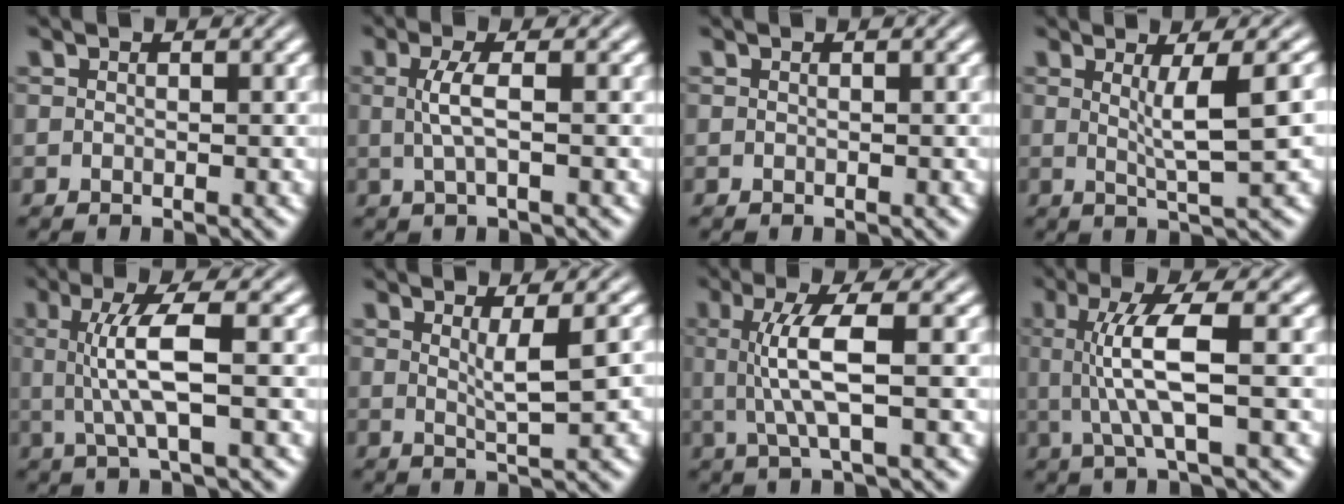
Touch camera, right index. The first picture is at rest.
{"total": 2.4, "force": [0.1, -0.8, 2.2], "torque": [-0.038, 0.000, 0.009]}
{"total": 0.0}
{"total": 3.7, "force": [0.8, -1.3, 3.3], "torque": [-0.044, -0.006, 0.021]}
{"total": 4.5, "force": [0.2, -0.4, 4.4], "torque": [-0.079, 0.001, 0.011]}
{"total": 2.5, "force": [0.9, -1.3, 1.9], "torque": [-0.021, -0.010, 0.024]}
{"total": 4.4, "force": [0.3, -0.5, 4.3], "torque": [-0.080, 0.000, 0.012]}
{"total": 5.0, "force": [0.3, -0.2, 5.0], "torque": [-0.091, -0.001, 0.012]}